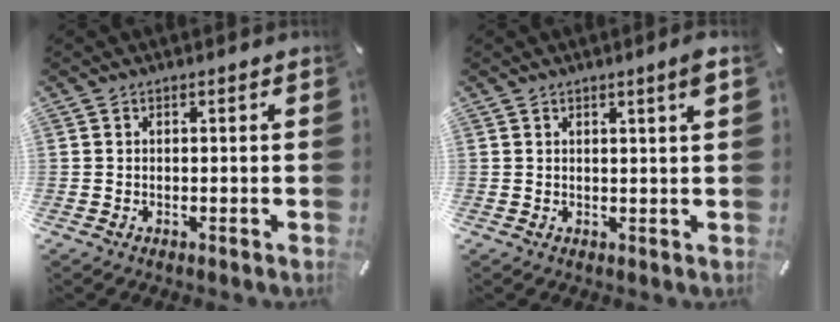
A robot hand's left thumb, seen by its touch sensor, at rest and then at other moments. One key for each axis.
{"total": 2.7, "fx": 1.3, "fy": 0.0, "fz": 2.4, "tx": -0.038, "ty": -0.006, "tz": 0.021}